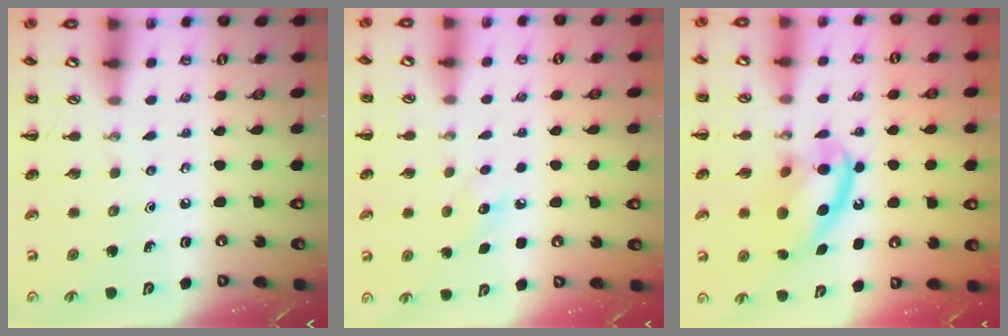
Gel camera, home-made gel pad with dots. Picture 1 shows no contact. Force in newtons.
{"total": 6.7, "press": 6.5, "slide": 1.5}
{"total": 15.0, "press": 14.8, "slide": 2.5}